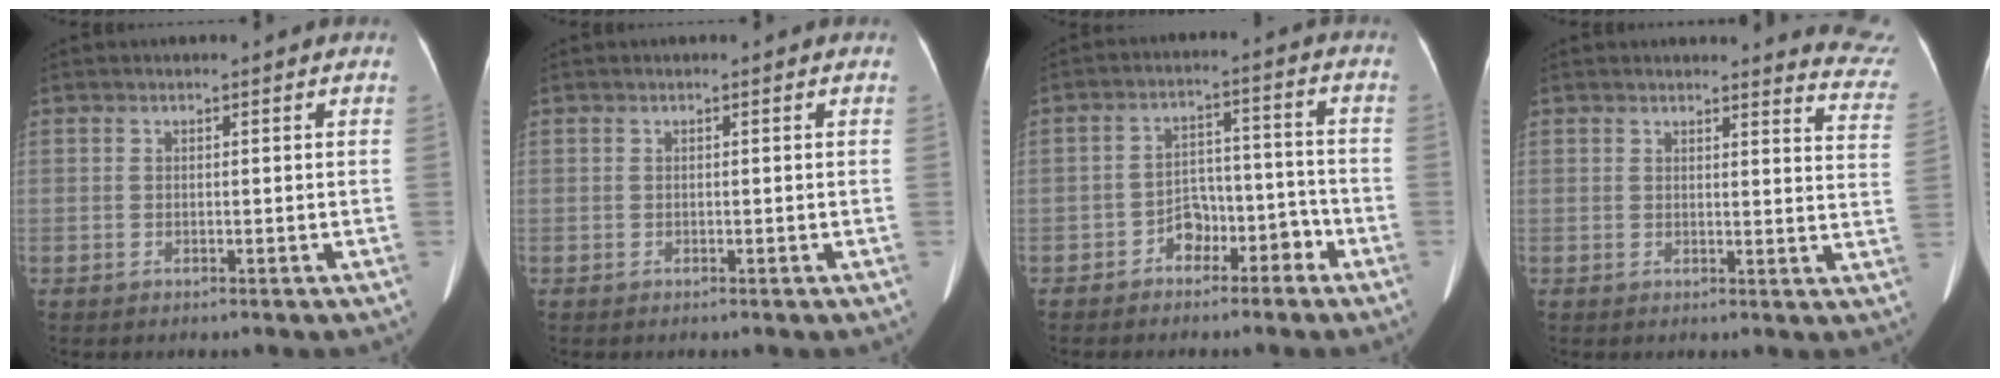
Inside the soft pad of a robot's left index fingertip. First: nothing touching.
{"total": 0.0}
{"total": 5.6, "force": [-3.5, 3.4, 2.8], "torque": [-0.039, 0.034, -0.055]}
{"total": 9.5, "force": [9.5, 0.3, 0.5], "torque": [0.023, -0.092, 0.066]}